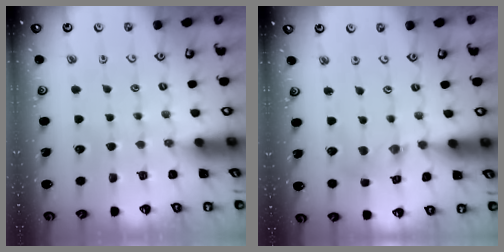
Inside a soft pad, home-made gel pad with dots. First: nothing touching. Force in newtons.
{"total": 2.8, "press": 2.8, "slide": 0.3}